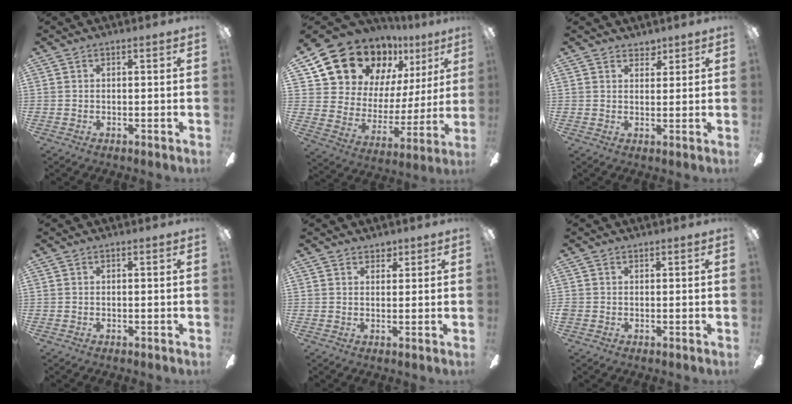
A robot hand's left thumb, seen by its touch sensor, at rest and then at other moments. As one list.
[{"total": 17.7, "force": [13.9, 9.5, 5.5], "torque": [-0.124, -0.107, 0.266]}, {"total": 2.9, "force": [2.4, 1.5, 0.4], "torque": [0.001, -0.015, 0.044]}, {"total": 0.0}, {"total": 2.5, "force": [2.0, 1.4, 0.5], "torque": [0.002, -0.008, 0.035]}, {"total": 0.7, "force": [0.3, 0.6, -0.1], "torque": [0.002, 0.002, 0.004]}]